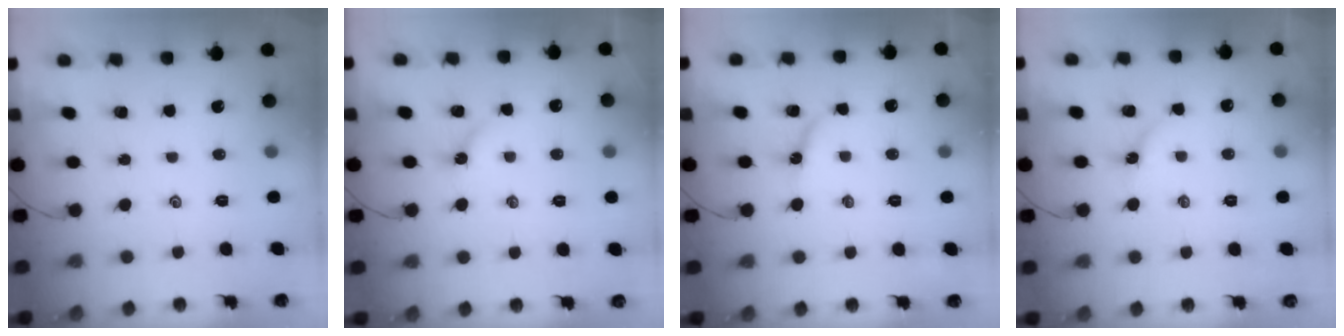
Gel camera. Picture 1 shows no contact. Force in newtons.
{"total": 2.7, "press": 2.6, "slide": 0.5}
{"total": 5.7, "press": 5.6, "slide": 0.6}
{"total": 2.4, "press": 2.4, "slide": 0.3}